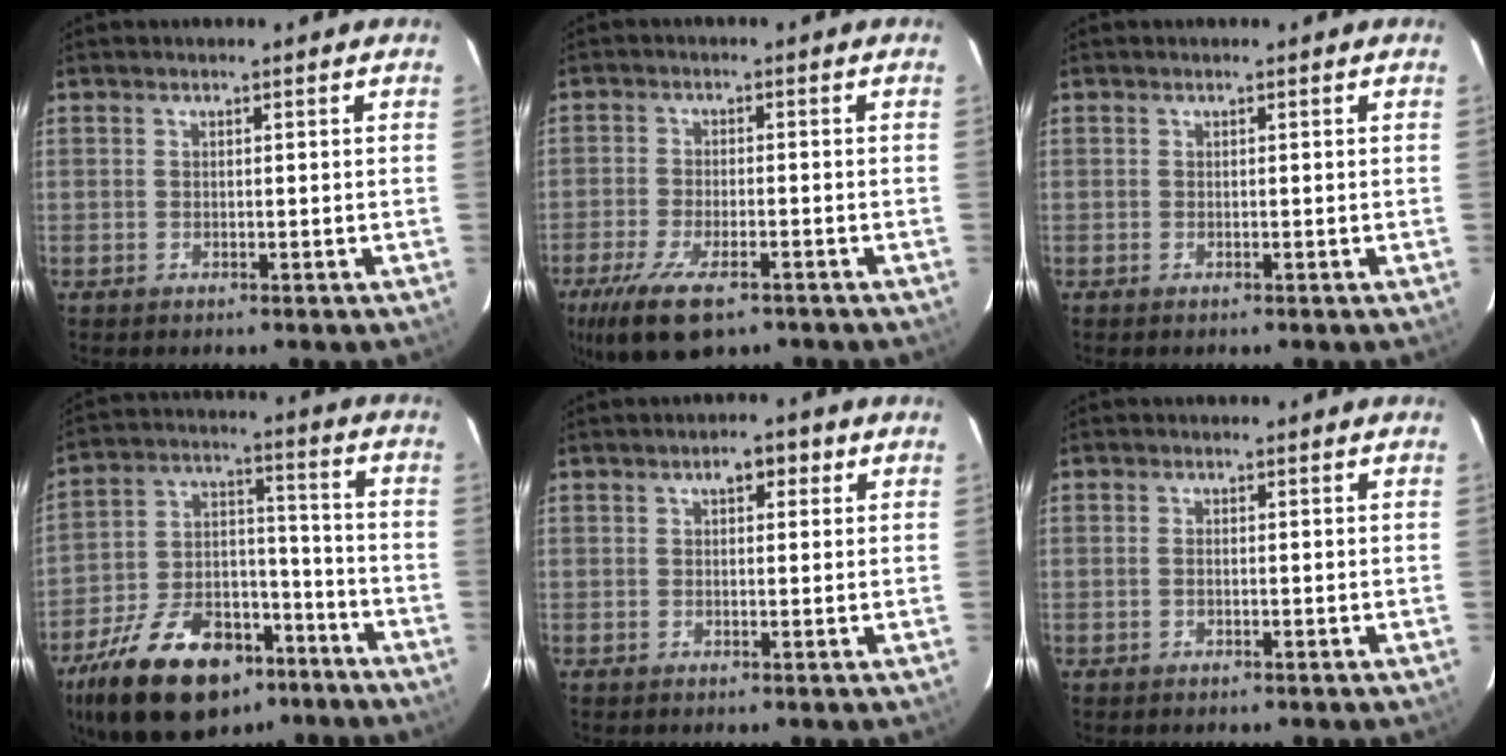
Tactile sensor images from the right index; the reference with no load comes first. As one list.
[{"total": 12.6, "force": [-8.2, 4.7, 8.3], "torque": [-0.192, -0.038, -0.144]}, {"total": 0.0}, {"total": 23.6, "force": [-15.1, 12.5, 13.1], "torque": [-0.263, 0.015, -0.234]}, {"total": 3.1, "force": [1.3, 1.7, 2.2], "torque": [-0.032, 0.014, 0.017]}, {"total": 0.7, "force": [-0.1, 0.4, 0.6], "torque": [-0.014, 0.000, -0.004]}]